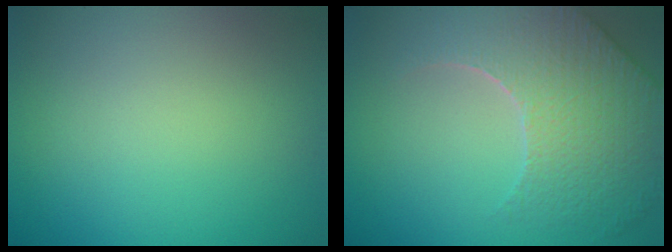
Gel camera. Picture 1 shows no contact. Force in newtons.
{"total": 7.0, "press": 5.5, "slide": 4.3}